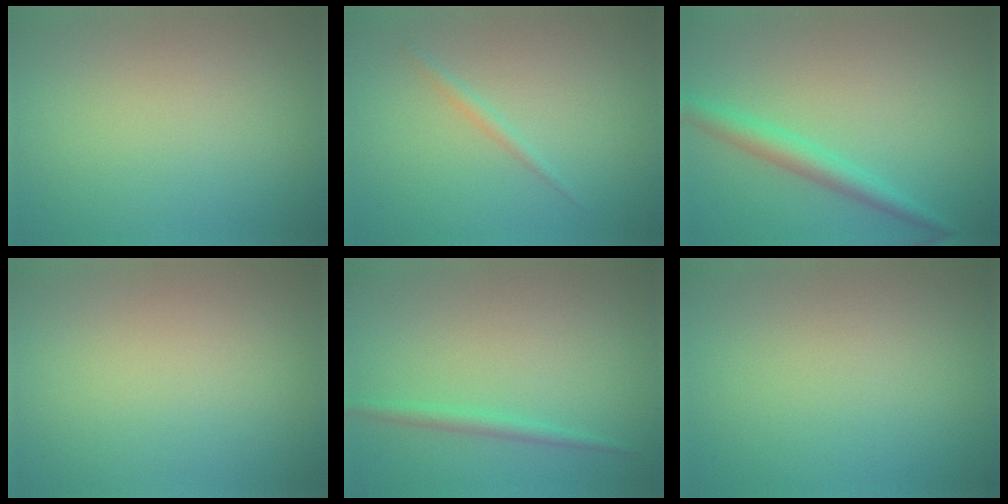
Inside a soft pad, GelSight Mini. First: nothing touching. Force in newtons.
{"total": 1.0, "press": 1.0, "slide": 0.1}
{"total": 2.8, "press": 2.8, "slide": 0.0}
{"total": 0.0}
{"total": 1.4, "press": 1.4, "slide": 0.1}
{"total": 0.0}